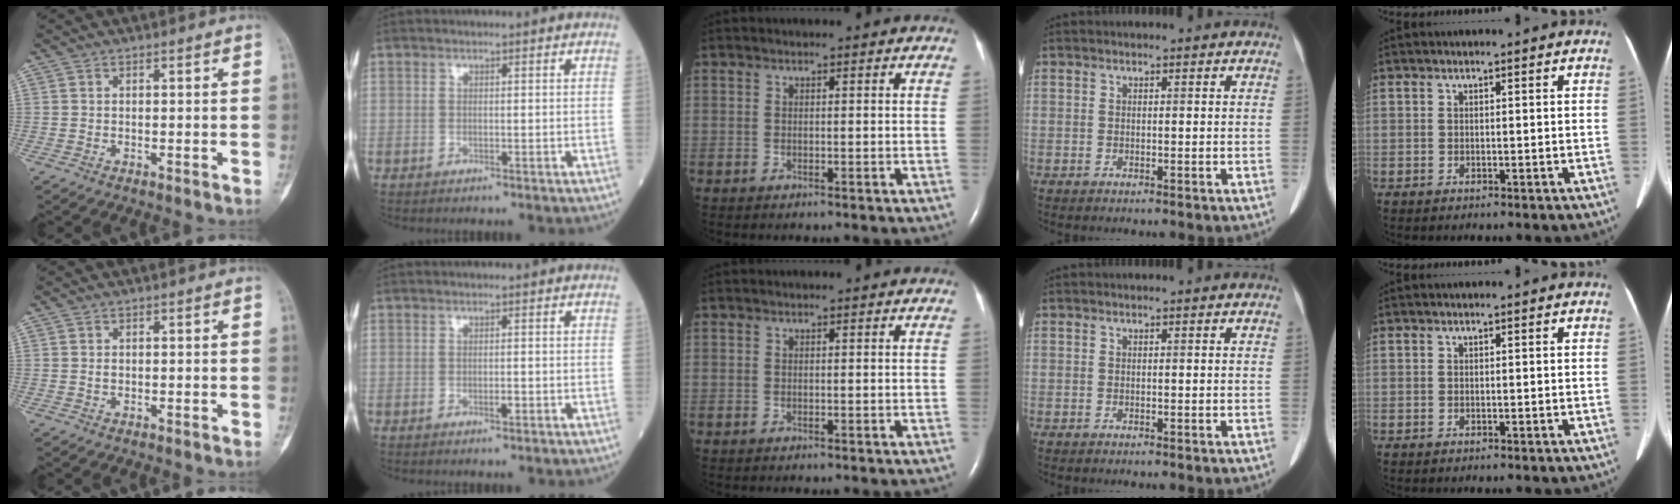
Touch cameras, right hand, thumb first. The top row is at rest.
{"thumb": {"total": 0.7, "force": [0.0, 0.5, 0.5], "torque": [-0.008, 0.001, -0.001]}, "index": {"total": 0.8, "force": [-0.3, 0.2, 0.7], "torque": [-0.014, -0.001, -0.005]}}